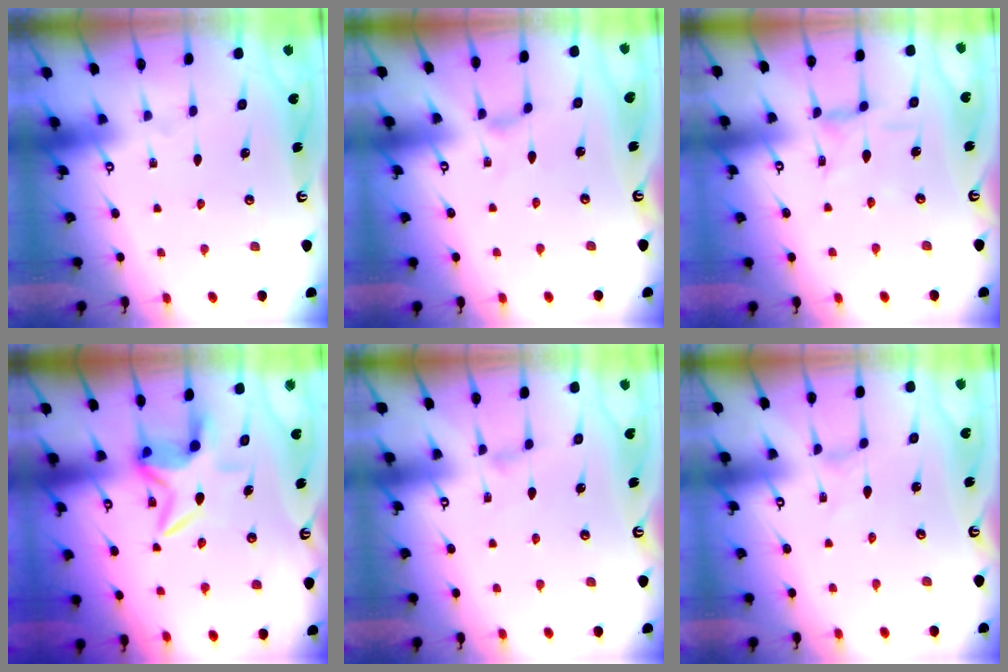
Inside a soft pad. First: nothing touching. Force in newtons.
{"total": 0.0}
{"total": 5.3, "press": 5.3, "slide": 0.3}
{"total": 6.2, "press": 6.0, "slide": 1.5}
{"total": 1.1, "press": 1.1, "slide": 0.4}
{"total": 0.0}